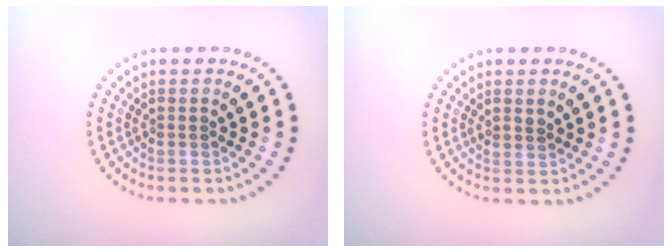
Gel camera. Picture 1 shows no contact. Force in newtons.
{"total": 0.8, "press": 0.5, "slide": 0.6}